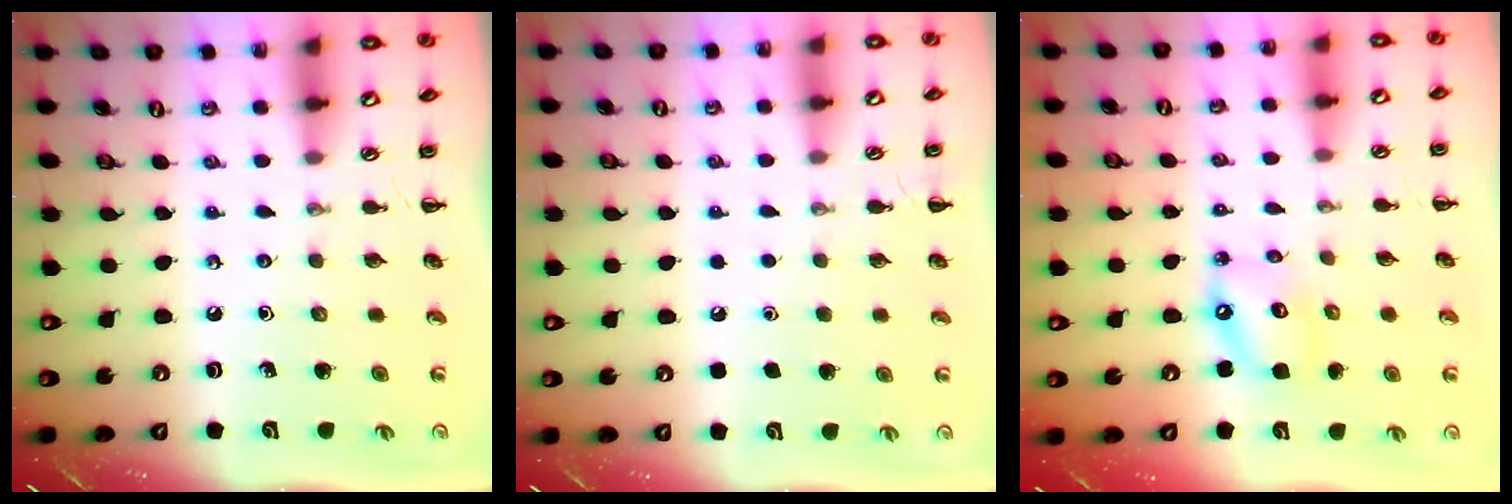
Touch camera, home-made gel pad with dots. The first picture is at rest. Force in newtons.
{"total": 1.8, "press": 1.8, "slide": 0.1}
{"total": 8.2, "press": 8.1, "slide": 1.7}